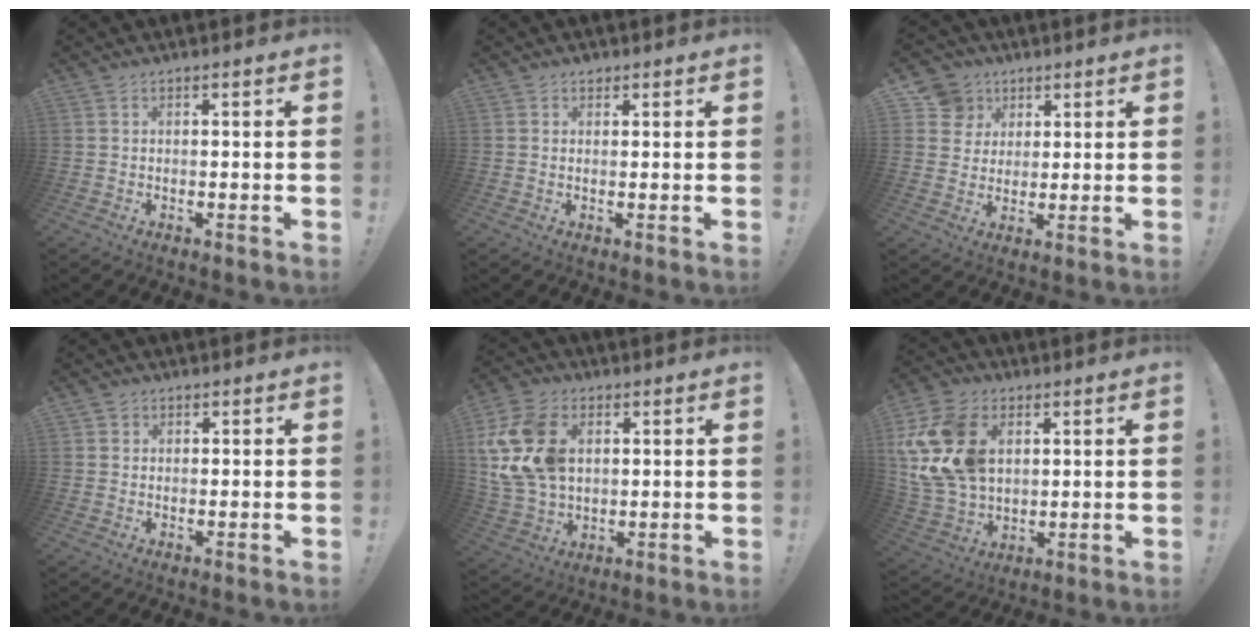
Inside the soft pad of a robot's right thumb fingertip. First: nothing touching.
{"total": 1.2, "force": [0.9, 0.7, 0.4], "torque": [0.007, -0.005, 0.013]}
{"total": 9.2, "force": [4.1, 8.0, 1.8], "torque": [-0.017, -0.027, 0.084]}
{"total": 1.5, "force": [0.8, 1.2, 0.2], "torque": [0.003, -0.002, 0.014]}
{"total": 18.2, "force": [4.3, 13.4, 11.5], "torque": [-0.214, -0.018, 0.083]}
{"total": 20.3, "force": [5.4, 15.0, 12.6], "torque": [-0.235, -0.020, 0.108]}